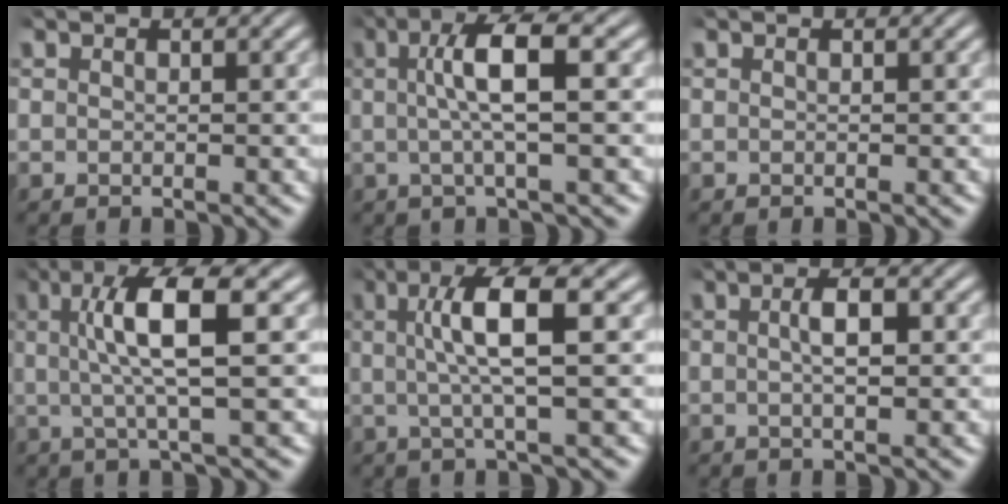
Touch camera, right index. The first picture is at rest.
{"total": 5.7, "force": [0.7, 1.4, 5.5], "torque": [-0.102, 0.011, 0.005]}
{"total": 0.0}
{"total": 7.0, "force": [1.5, 1.6, 6.6], "torque": [-0.128, 0.006, 0.019]}
{"total": 6.3, "force": [1.2, 1.3, 6.0], "torque": [-0.117, 0.008, 0.014]}
{"total": 2.9, "force": [0.1, 1.0, 2.7], "torque": [-0.040, 0.006, -0.005]}